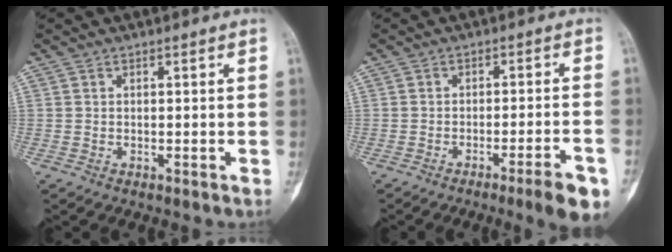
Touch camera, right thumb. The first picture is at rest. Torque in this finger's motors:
{"motor_torque": [0.07, 0.09, -0.09, 0.08, 0.05]}